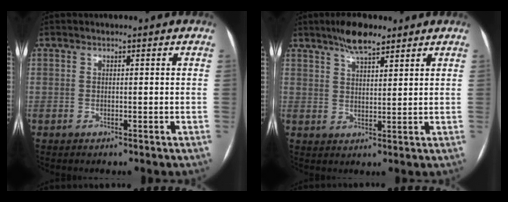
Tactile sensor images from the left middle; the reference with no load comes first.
{"total": 5.8, "force": [4.5, 1.4, 3.5], "torque": [-0.065, 0.008, 0.078]}